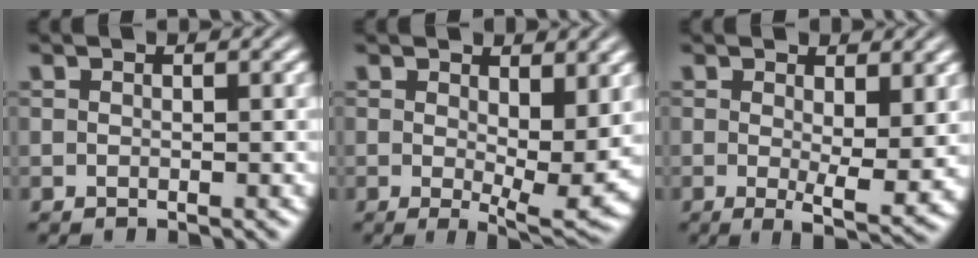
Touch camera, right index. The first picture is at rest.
{"total": 3.7, "force": [0.3, 0.4, 3.7], "torque": [-0.045, -0.023, 0.009]}
{"total": 3.5, "force": [-0.3, 0.6, 3.5], "torque": [-0.045, -0.022, 0.000]}